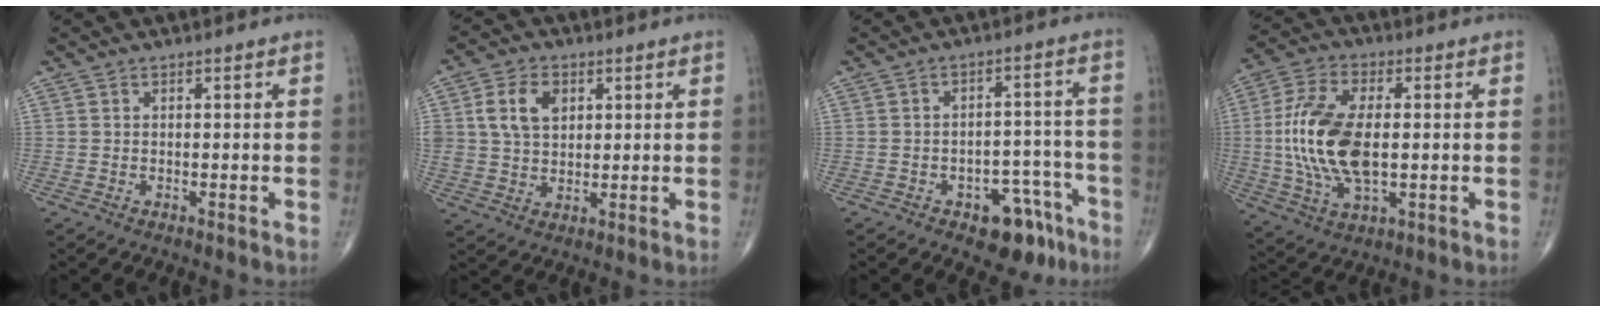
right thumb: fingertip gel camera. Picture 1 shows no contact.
{"total": 8.3, "force": [2.6, 5.8, 5.4], "torque": [-0.089, -0.004, 0.050]}
{"total": 9.5, "force": [-5.6, 5.3, 5.5], "torque": [-0.037, 0.049, -0.070]}
{"total": 16.3, "force": [0.0, 8.3, 14.1], "torque": [-0.296, -0.001, 0.001]}